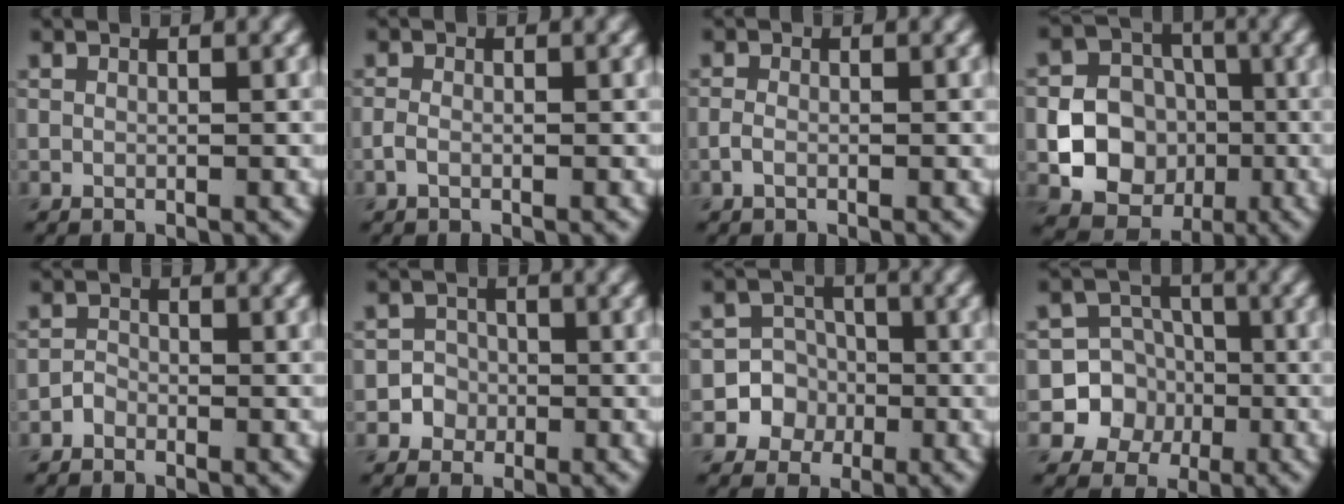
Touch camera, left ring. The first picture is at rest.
{"total": 1.0, "force": [-0.5, 0.5, 0.7], "torque": [-0.017, 0.000, -0.013]}
{"total": 1.0, "force": [-0.5, 0.4, 0.7], "torque": [-0.018, -0.001, -0.013]}
{"total": 11.5, "force": [-2.3, 10.6, 3.9], "torque": [-0.066, -0.018, -0.049]}
{"total": 1.0, "force": [-0.8, 0.6, 0.2], "torque": [-0.001, 0.003, -0.017]}
{"total": 2.3, "force": [-0.9, 2.2, 0.1], "torque": [0.027, 0.005, -0.023]}
{"total": 5.3, "force": [-1.8, 4.9, 0.3], "torque": [0.023, 0.012, -0.048]}
{"total": 6.9, "force": [-2.0, 6.5, 0.8], "torque": [0.008, 0.006, -0.057]}